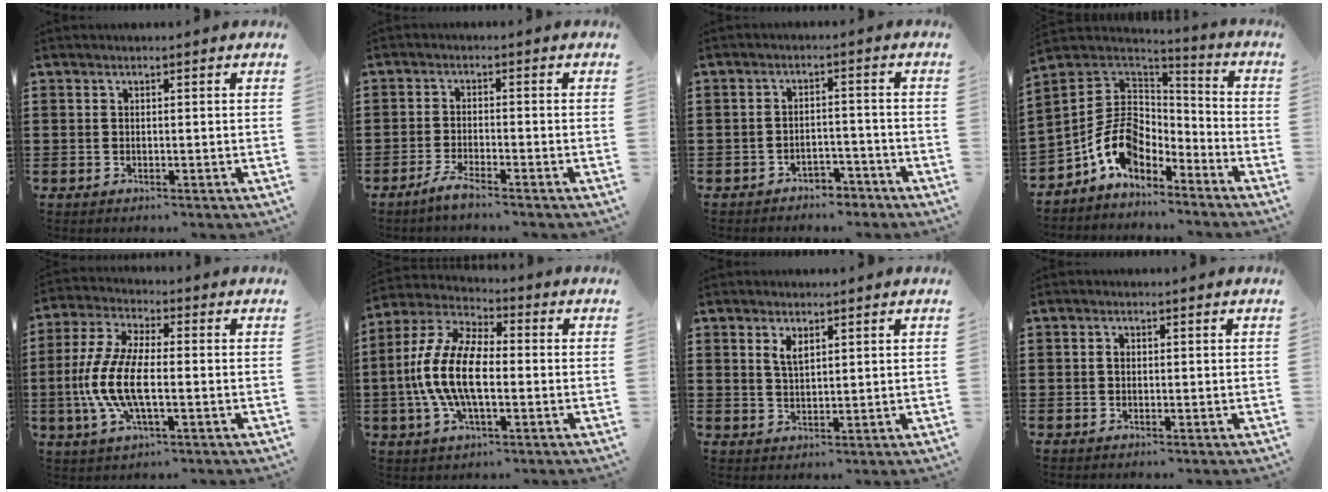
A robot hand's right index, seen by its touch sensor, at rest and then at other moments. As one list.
[{"total": 2.5, "force": [-2.1, -0.1, 1.3], "torque": [-0.030, 0.002, -0.041]}, {"total": 2.9, "force": [-2.7, 0.9, 0.6], "torque": [-0.014, 0.006, -0.054]}, {"total": 10.2, "force": [-4.0, 7.3, 6.0], "torque": [-0.151, 0.010, -0.080]}, {"total": 10.1, "force": [-2.0, 3.9, 9.1], "torque": [-0.215, -0.015, -0.044]}, {"total": 11.8, "force": [-1.7, 5.5, 10.3], "torque": [-0.242, -0.008, -0.037]}, {"total": 2.6, "force": [1.5, 1.1, 1.7], "torque": [-0.037, 0.003, 0.027]}, {"total": 0.9, "force": [0.0, 0.6, 0.7], "torque": [-0.015, 0.002, 0.000]}]